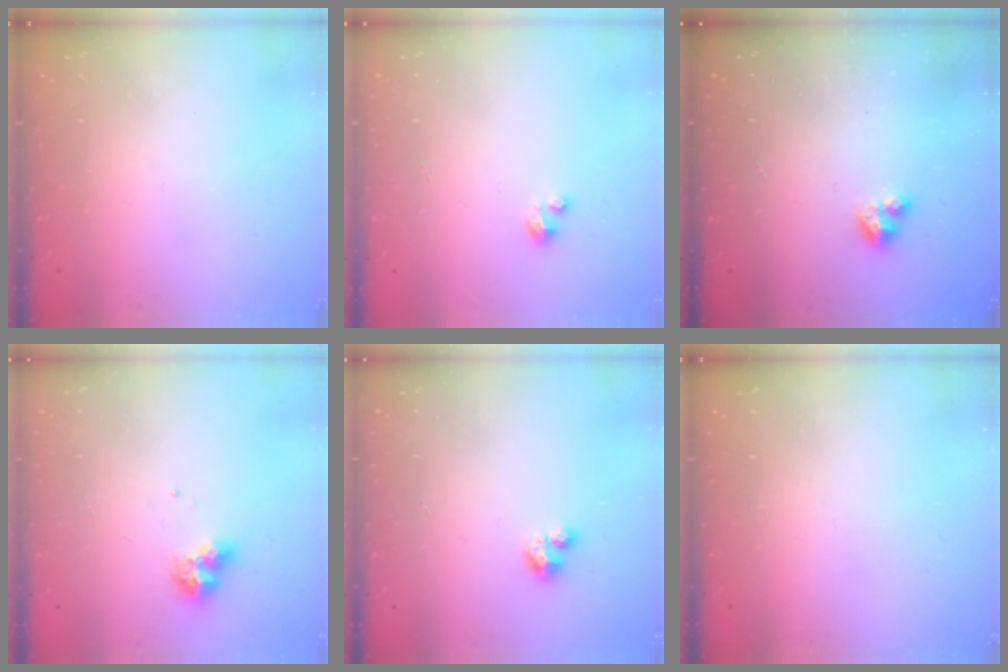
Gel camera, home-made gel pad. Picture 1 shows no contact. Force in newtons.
{"total": 0.6, "press": 0.6, "slide": 0.3}
{"total": 2.9, "press": 2.9, "slide": 0.2}
{"total": 7.8, "press": 7.7, "slide": 1.1}
{"total": 2.8, "press": 2.8, "slide": 0.2}
{"total": 0.0}